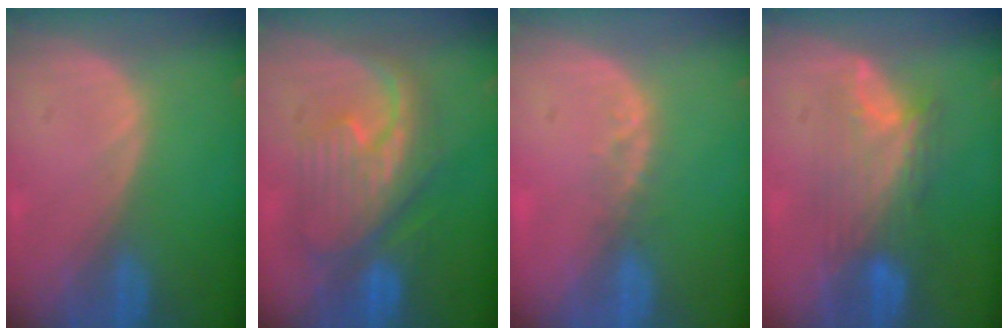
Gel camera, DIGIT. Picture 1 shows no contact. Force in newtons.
{"total": 9.4, "press": 9.4, "slide": 0.6}
{"total": 2.1, "press": 1.8, "slide": 1.1}
{"total": 7.6, "press": 7.2, "slide": 2.3}